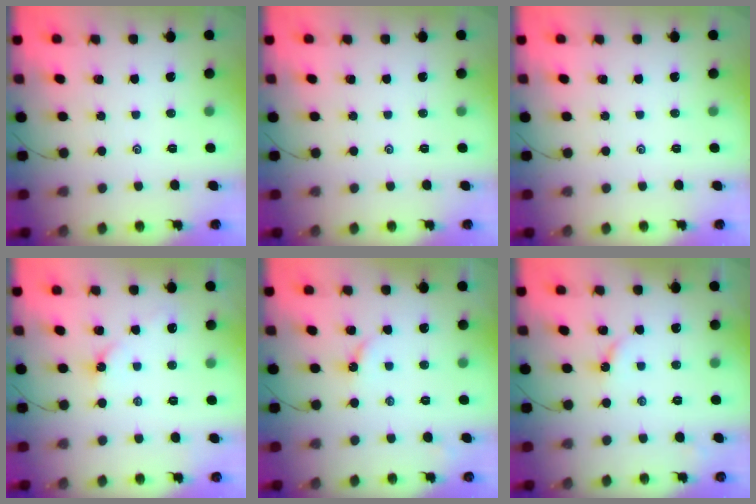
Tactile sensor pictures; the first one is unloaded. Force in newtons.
{"total": 0.0}
{"total": 0.0}
{"total": 2.6, "press": 2.5, "slide": 0.5}
{"total": 2.6, "press": 2.6, "slide": 0.4}
{"total": 2.6, "press": 2.6, "slide": 0.4}